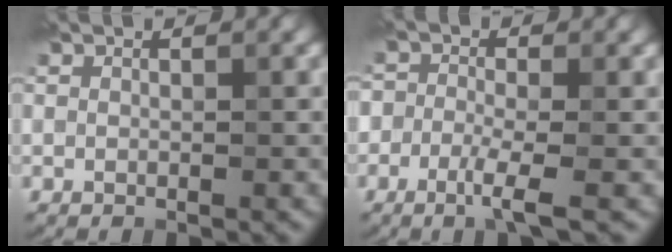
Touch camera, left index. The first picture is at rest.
{"total": 2.7, "force": [-1.4, 0.8, 2.1], "torque": [-0.041, 0.001, -0.035]}